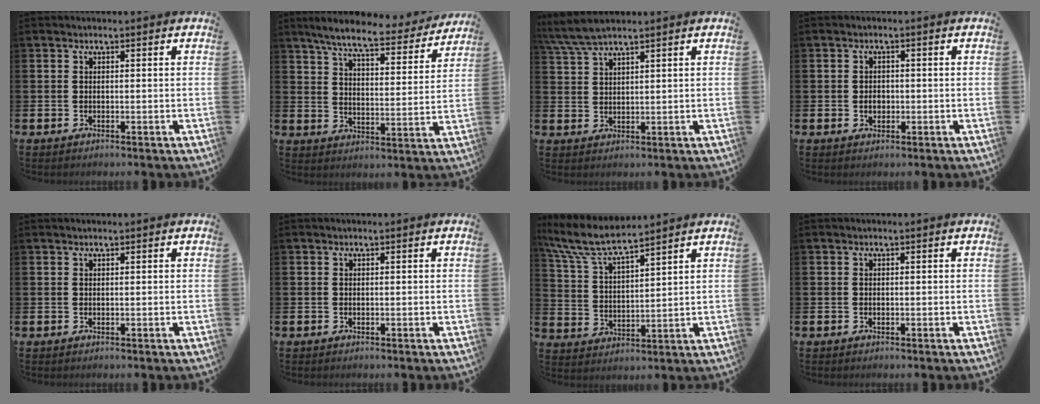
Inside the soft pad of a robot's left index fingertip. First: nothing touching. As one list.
[{"total": 7.9, "force": [7.0, 1.0, 3.4], "torque": [-0.090, -0.037, 0.119]}, {"total": 4.7, "force": [4.1, 0.4, 2.2], "torque": [-0.060, -0.005, 0.077]}, {"total": 1.8, "force": [-0.4, 1.4, 1.0], "torque": [-0.012, 0.002, -0.011]}, {"total": 0.0}, {"total": 0.0}, {"total": 7.6, "force": [6.9, 0.9, 3.0], "torque": [-0.090, -0.032, 0.121]}, {"total": 0.0}]